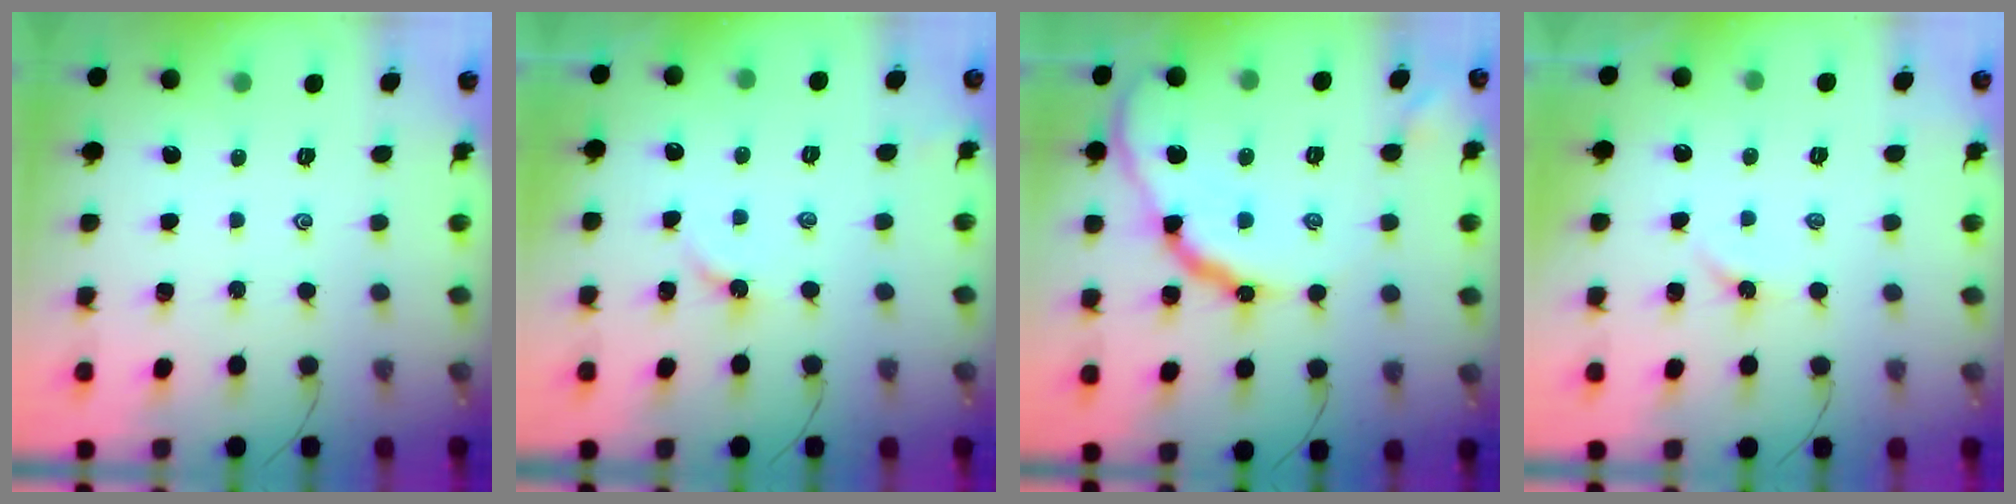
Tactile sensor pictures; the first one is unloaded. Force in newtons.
{"total": 3.2, "press": 3.2, "slide": 0.5}
{"total": 14.2, "press": 14.2, "slide": 0.9}
{"total": 2.6, "press": 2.6, "slide": 0.3}